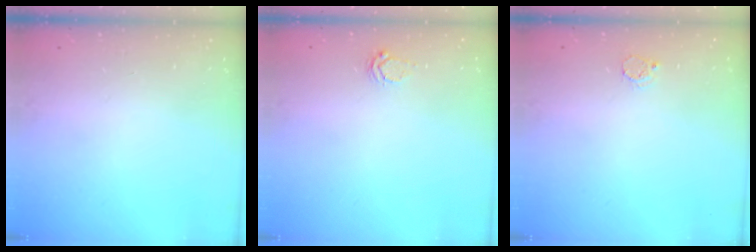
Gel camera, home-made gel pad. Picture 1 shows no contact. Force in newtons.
{"total": 2.6, "press": 2.6, "slide": 0.3}
{"total": 3.4, "press": 3.4, "slide": 0.3}